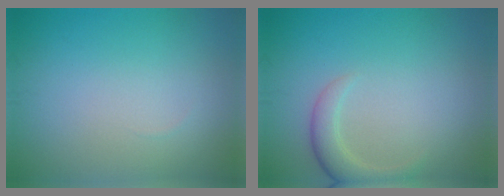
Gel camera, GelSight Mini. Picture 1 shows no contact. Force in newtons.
{"total": 2.5, "press": 2.5, "slide": 0.2}